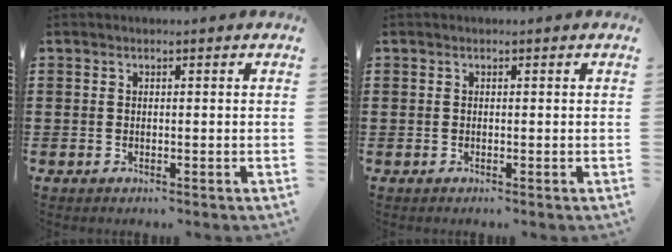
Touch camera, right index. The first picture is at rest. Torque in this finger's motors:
{"motor_torque": [-1.03, 1.11, -1.05, -0.21]}